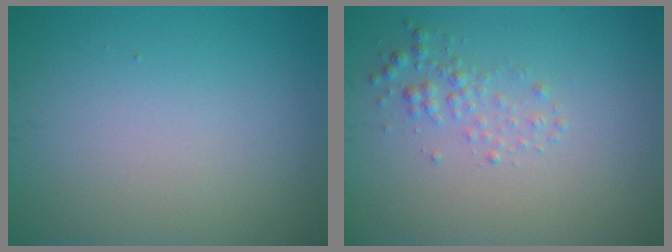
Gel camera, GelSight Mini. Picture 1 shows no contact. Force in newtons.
{"total": 1.7, "press": 1.7, "slide": 0.0}